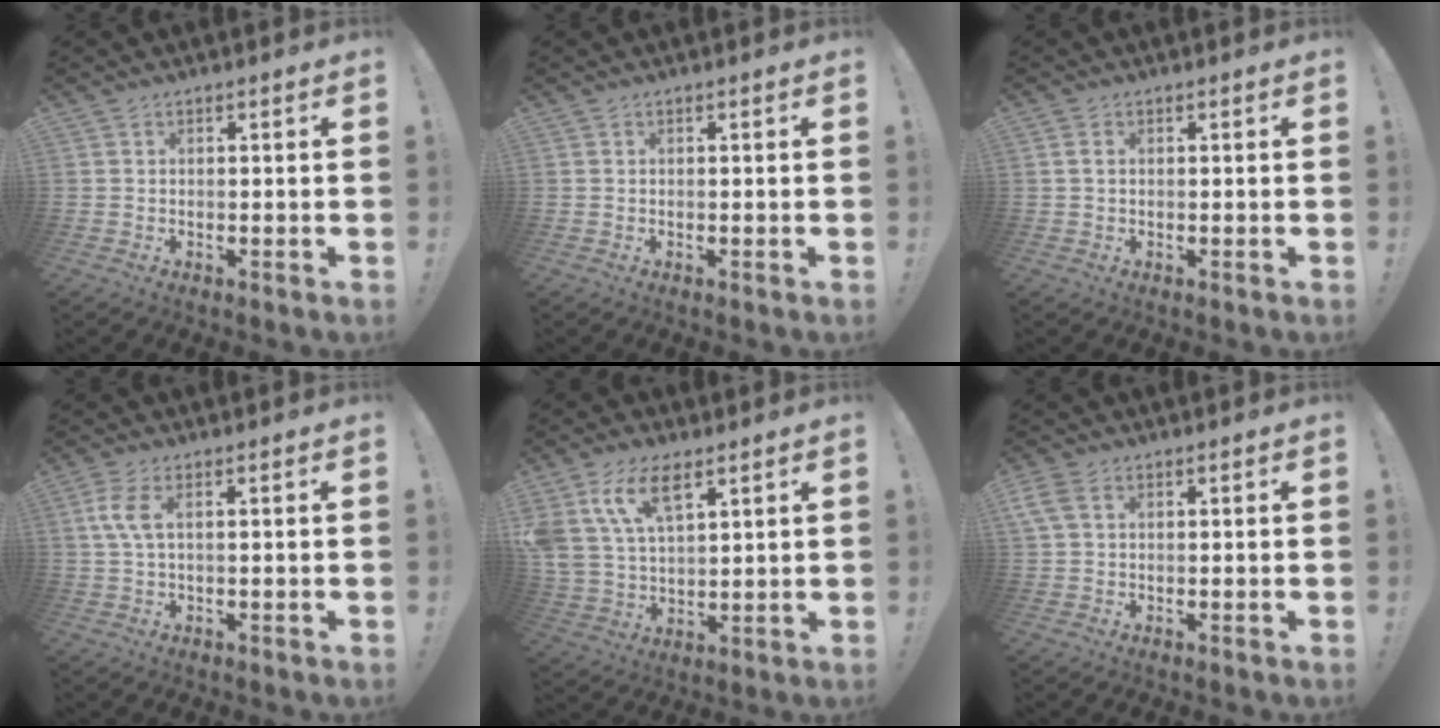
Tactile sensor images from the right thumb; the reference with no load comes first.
{"total": 0.0}
{"total": 1.3, "force": [0.4, 0.8, 1.0], "torque": [-0.015, 0.001, 0.007]}
{"total": 5.1, "force": [1.1, 1.8, 4.7], "torque": [-0.088, -0.003, 0.018]}
{"total": 13.1, "force": [7.3, 6.6, 8.6], "torque": [-0.179, -0.023, 0.136]}
{"total": 4.1, "force": [1.5, 2.2, 3.0], "torque": [-0.068, 0.006, 0.031]}